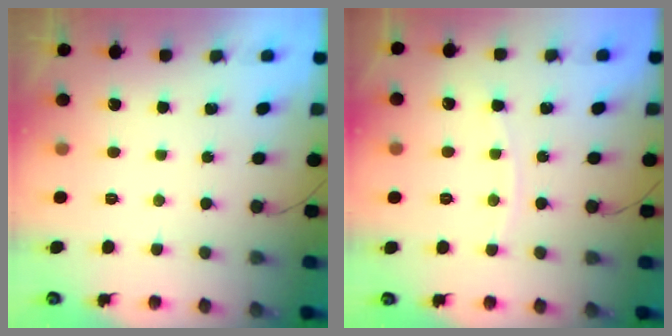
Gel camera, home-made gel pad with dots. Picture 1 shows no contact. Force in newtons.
{"total": 4.5, "press": 4.4, "slide": 0.6}